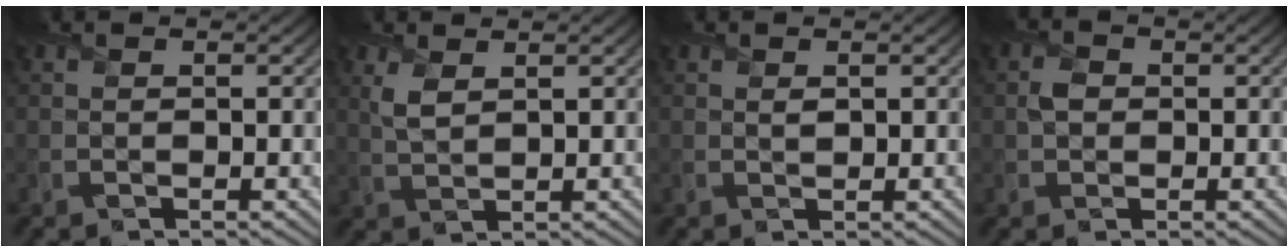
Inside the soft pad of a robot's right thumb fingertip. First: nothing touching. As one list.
[{"total": 2.6, "force": [1.4, 1.2, 1.9], "torque": [-0.052, 0.000, 0.034]}, {"total": 0.8, "force": [0.5, 0.4, 0.5], "torque": [-0.010, -0.001, 0.011]}, {"total": 1.9, "force": [0.0, 1.7, 0.8], "torque": [-0.022, -0.001, -0.005]}]